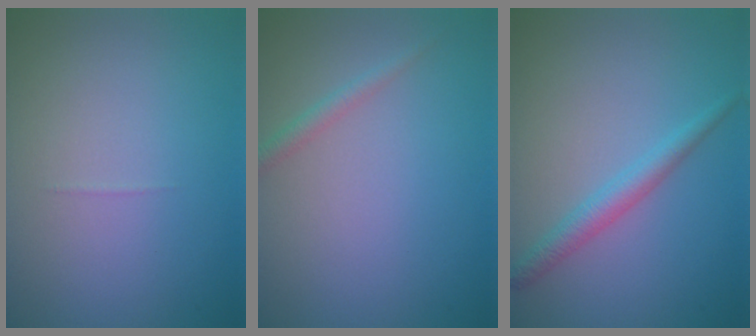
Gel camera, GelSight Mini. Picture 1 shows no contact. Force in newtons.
{"total": 1.2, "press": 1.2, "slide": 0.0}
{"total": 2.2, "press": 2.2, "slide": 0.0}